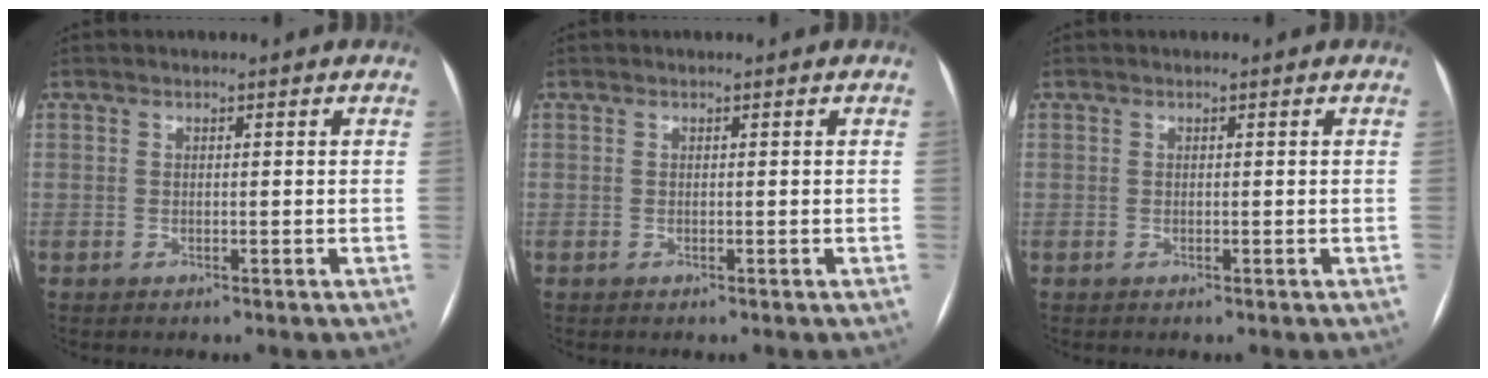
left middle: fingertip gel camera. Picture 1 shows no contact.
{"total": 0.0}
{"total": 0.0}